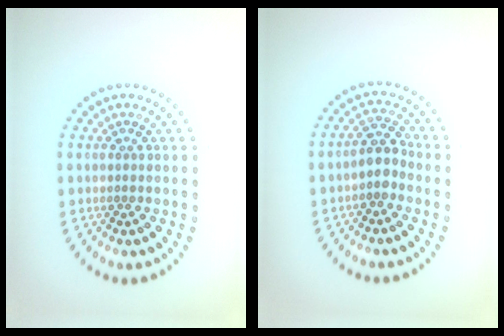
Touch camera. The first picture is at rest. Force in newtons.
{"total": 2.3, "press": 2.1, "slide": 1.0}